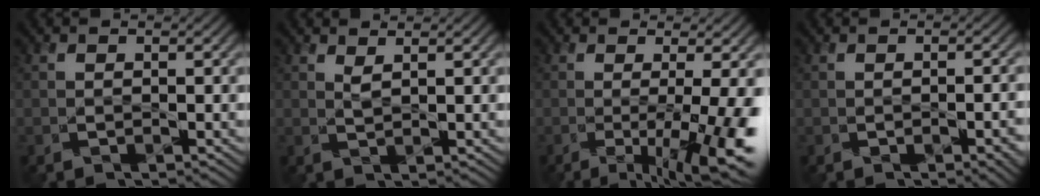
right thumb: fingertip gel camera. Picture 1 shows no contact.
{"total": 1.3, "force": [1.0, 0.1, 0.8], "torque": [-0.025, 0.000, 0.020]}
{"total": 11.7, "force": [-2.5, 3.1, 10.9], "torque": [-0.126, -0.014, -0.025]}
{"total": 3.3, "force": [-1.2, 1.1, 2.9], "torque": [-0.039, -0.007, -0.007]}